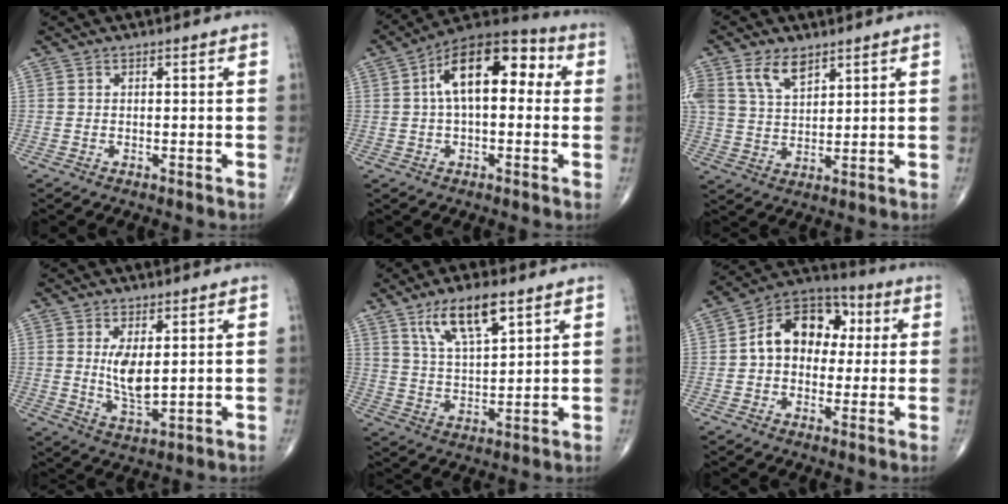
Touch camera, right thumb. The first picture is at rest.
{"total": 15.6, "force": [2.7, 8.1, 13.1], "torque": [-0.191, 0.043, 0.031]}
{"total": 8.5, "force": [4.9, 4.7, 5.0], "torque": [-0.089, -0.013, 0.104]}
{"total": 6.8, "force": [1.3, 2.8, 6.0], "torque": [-0.104, -0.023, 0.035]}
{"total": 10.9, "force": [6.3, 3.6, 8.1], "torque": [-0.138, -0.027, 0.123]}
{"total": 14.0, "force": [1.7, 10.2, 9.4], "torque": [-0.112, 0.031, 0.014]}